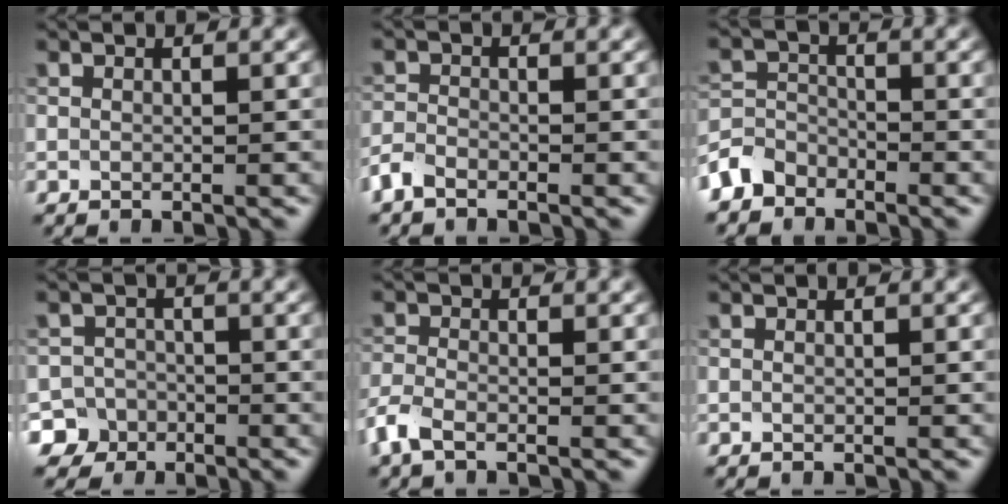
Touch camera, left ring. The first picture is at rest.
{"total": 1.8, "force": [-1.5, 0.7, 0.7], "torque": [-0.015, 0.002, -0.038]}
{"total": 3.1, "force": [-2.5, 1.7, 0.5], "torque": [-0.008, 0.006, -0.061]}
{"total": 5.6, "force": [-3.8, 4.2, 0.2], "torque": [0.018, -0.008, -0.072]}
{"total": 2.6, "force": [-1.8, 1.0, 1.6], "torque": [-0.043, -0.005, -0.050]}
{"total": 0.0}